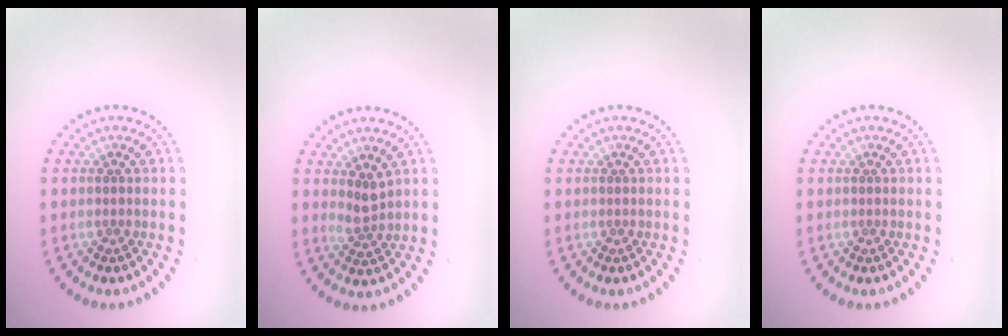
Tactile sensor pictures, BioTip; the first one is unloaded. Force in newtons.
{"total": 1.7, "press": 1.3, "slide": 1.1}
{"total": 0.0}
{"total": 0.0}